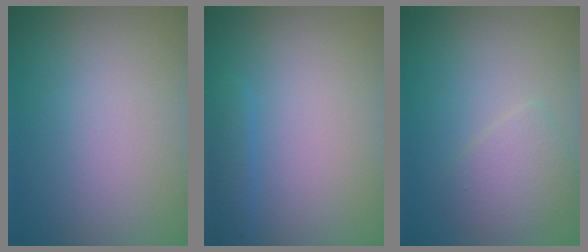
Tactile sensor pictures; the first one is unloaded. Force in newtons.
{"total": 1.5, "press": 1.5, "slide": 0.2}
{"total": 2.4, "press": 2.4, "slide": 0.1}